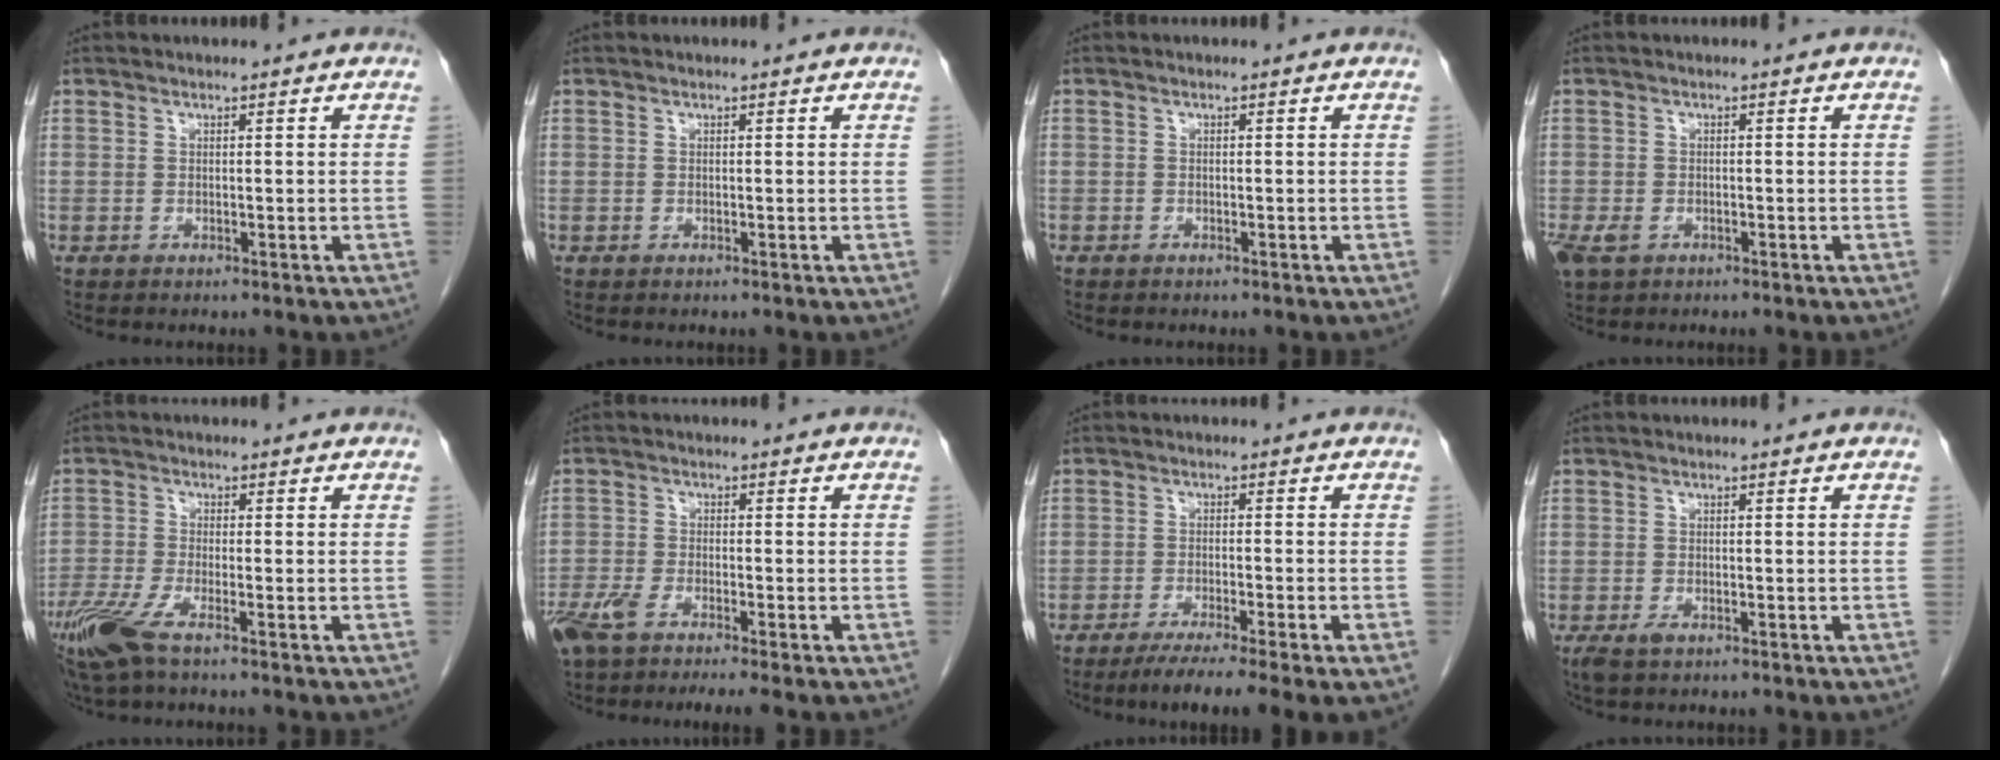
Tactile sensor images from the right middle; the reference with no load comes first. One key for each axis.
{"total": 0.0}
{"total": 0.6, "fx": -0.4, "fy": 0.4, "fz": 0.0, "tx": -0.003, "ty": 0.003, "tz": -0.008}
{"total": 3.8, "fx": -2.0, "fy": 2.4, "fz": 2.2, "tx": -0.050, "ty": -0.006, "tz": -0.031}
{"total": 6.1, "fx": -4.0, "fy": 0.8, "fz": 4.5, "tx": -0.101, "ty": -0.016, "tz": -0.081}
{"total": 7.8, "fx": -5.7, "fy": 1.1, "fz": 5.2, "tx": -0.095, "ty": -0.010, "tz": -0.100}
{"total": 9.2, "fx": -6.3, "fy": -0.3, "fz": 6.7, "tx": -0.097, "ty": -0.021, "tz": -0.096}
{"total": 1.9, "fx": -1.1, "fy": 0.8, "fz": 1.4, "tx": -0.031, "ty": -0.003, "tz": -0.014}